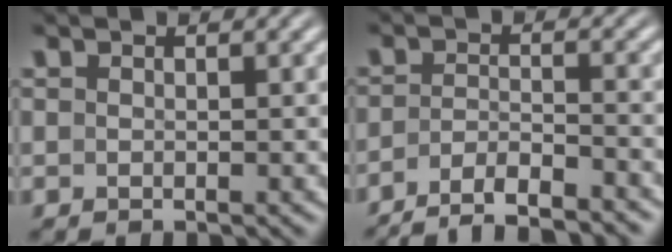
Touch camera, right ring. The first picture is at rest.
{"total": 6.6, "force": [-5.8, 2.0, 2.4], "torque": [-0.033, -0.018, -0.087]}